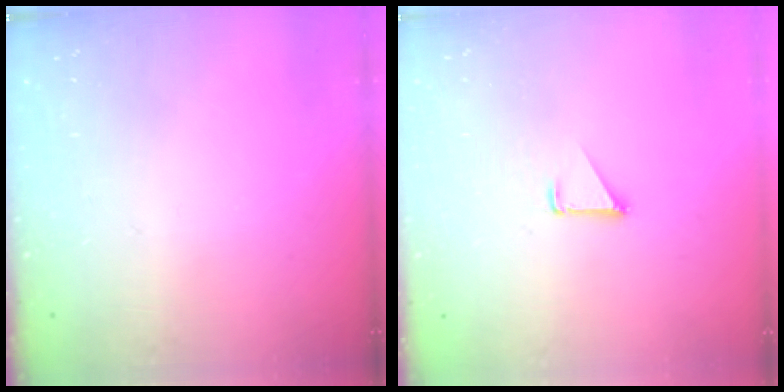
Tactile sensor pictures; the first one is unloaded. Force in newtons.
{"total": 1.3, "press": 1.3, "slide": 0.1}